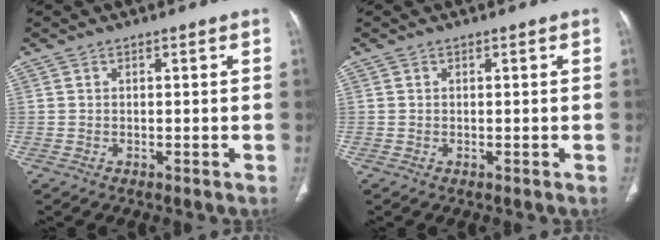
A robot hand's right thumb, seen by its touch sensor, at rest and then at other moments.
{"total": 0.0}